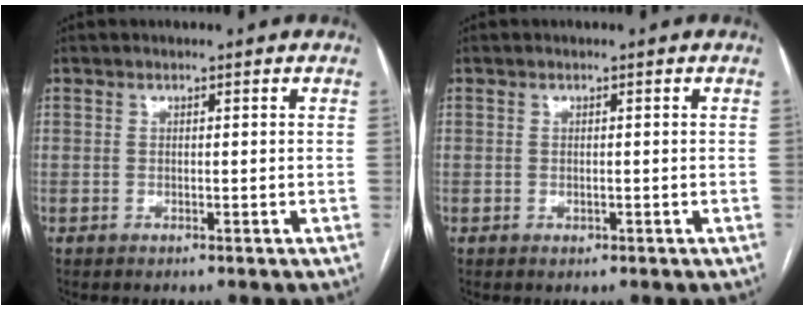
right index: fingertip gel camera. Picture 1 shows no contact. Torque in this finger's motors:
{"motor_torque": [0.45, -0.25, 0.12, 0.02]}